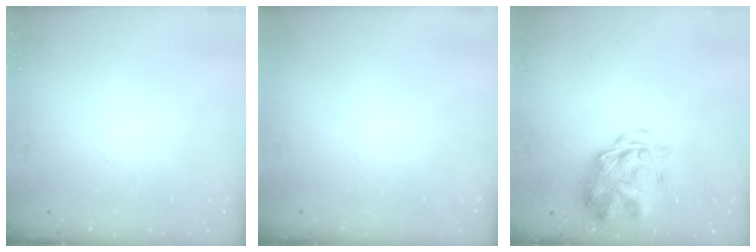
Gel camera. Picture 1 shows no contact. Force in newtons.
{"total": 0.0}
{"total": 4.0, "press": 3.6, "slide": 1.6}